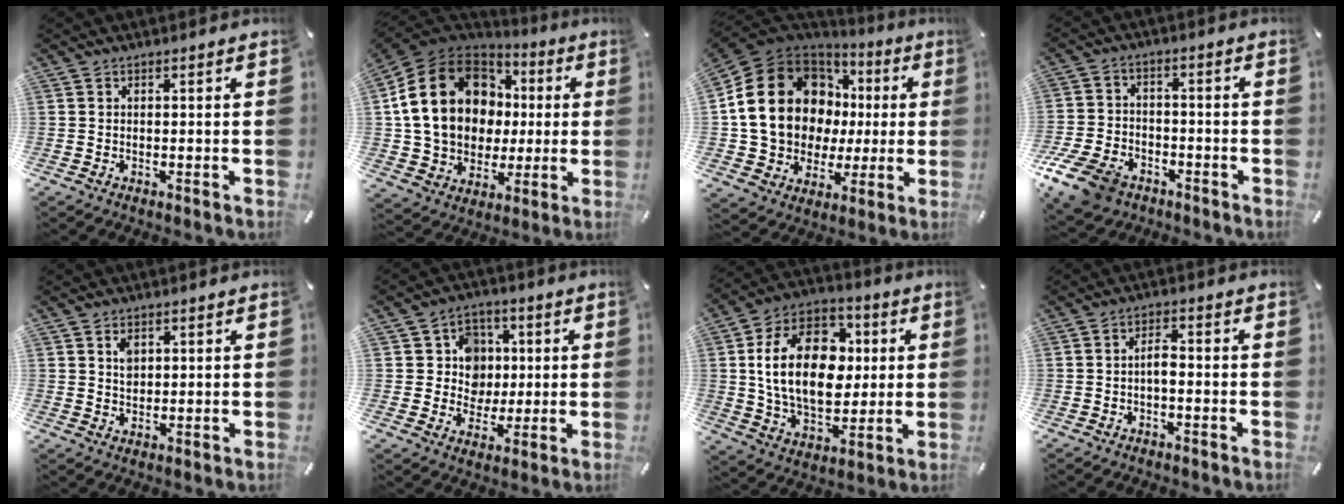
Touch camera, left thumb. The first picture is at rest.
{"total": 21.3, "force": [3.3, 17.5, 11.8], "torque": [-0.228, 0.000, 0.070]}
{"total": 21.4, "force": [3.8, 17.5, 11.8], "torque": [-0.226, -0.016, 0.087]}
{"total": 11.3, "force": [-7.1, 7.0, 5.3], "torque": [-0.107, 0.044, -0.129]}
{"total": 2.8, "force": [1.0, 2.1, 1.4], "torque": [-0.016, -0.005, 0.016]}
{"total": 9.3, "force": [1.1, 9.0, 2.2], "torque": [-0.034, 0.000, 0.026]}
{"total": 20.7, "force": [2.0, 14.5, 14.6], "torque": [-0.273, 0.007, 0.034]}
{"total": 3.3, "force": [-1.1, 1.4, 2.8], "torque": [-0.050, 0.011, -0.021]}